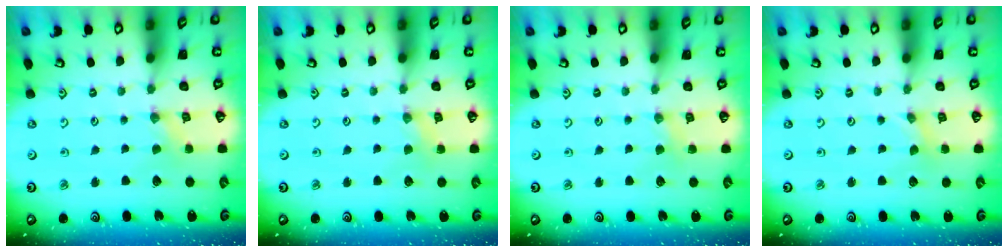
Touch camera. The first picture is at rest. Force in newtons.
{"total": 1.4, "press": 1.4, "slide": 0.3}
{"total": 2.5, "press": 2.4, "slide": 0.4}
{"total": 0.0}